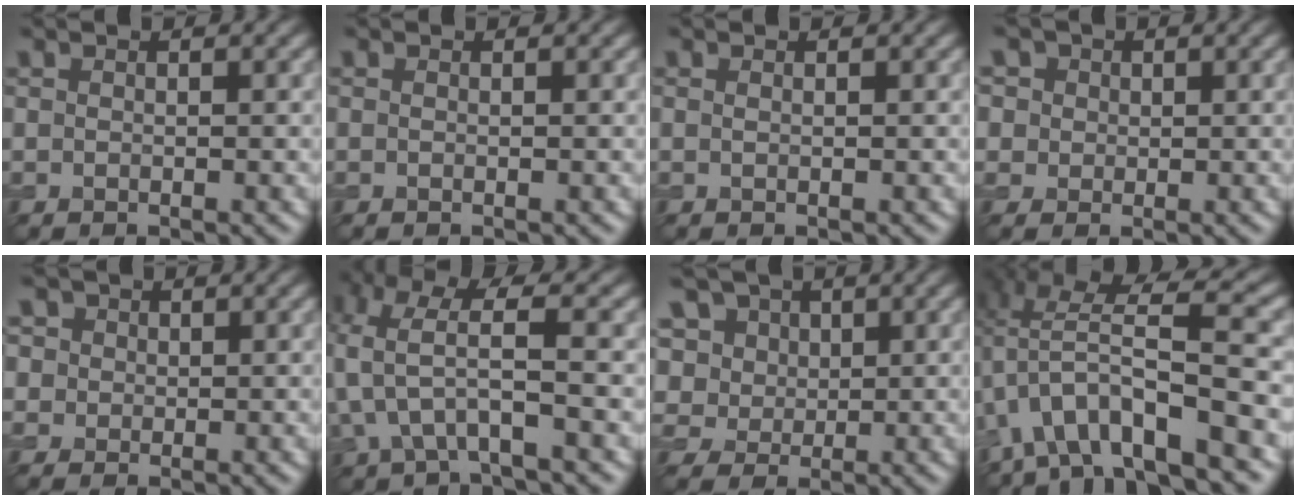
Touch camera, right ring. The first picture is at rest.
{"total": 0.0}
{"total": 0.5, "force": [0.2, 0.2, 0.4], "torque": [-0.007, -0.003, -0.002]}
{"total": 6.4, "force": [3.1, 4.9, 2.6], "torque": [-0.056, 0.021, 0.029]}
{"total": 5.7, "force": [2.7, 4.5, 2.3], "torque": [-0.051, 0.019, 0.023]}
{"total": 5.8, "force": [0.0, 2.1, 5.4], "torque": [-0.122, 0.006, -0.006]}
{"total": 10.7, "force": [5.2, 7.7, 5.2], "torque": [-0.109, 0.032, 0.069]}
{"total": 9.1, "force": [-1.3, 3.0, 8.5], "torque": [-0.152, 0.012, -0.032]}